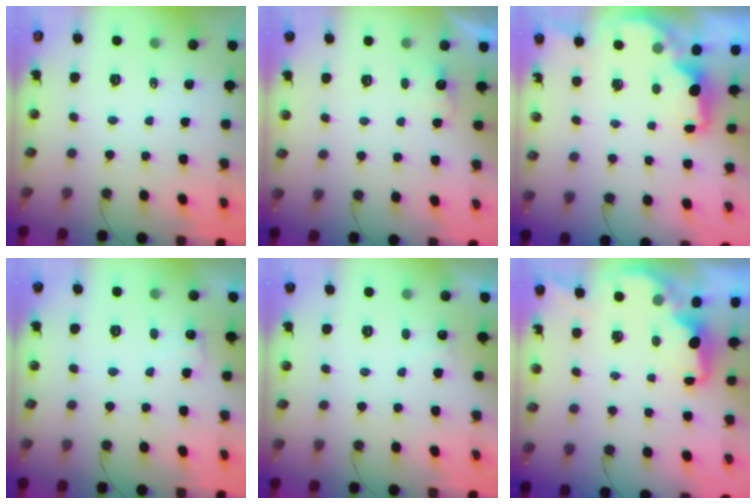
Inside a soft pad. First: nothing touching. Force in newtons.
{"total": 2.1, "press": 1.9, "slide": 0.8}
{"total": 2.4, "press": 2.3, "slide": 0.8}
{"total": 7.1, "press": 7.1, "slide": 0.8}
{"total": 4.1, "press": 3.9, "slide": 1.1}
{"total": 2.0, "press": 1.9, "slide": 0.8}